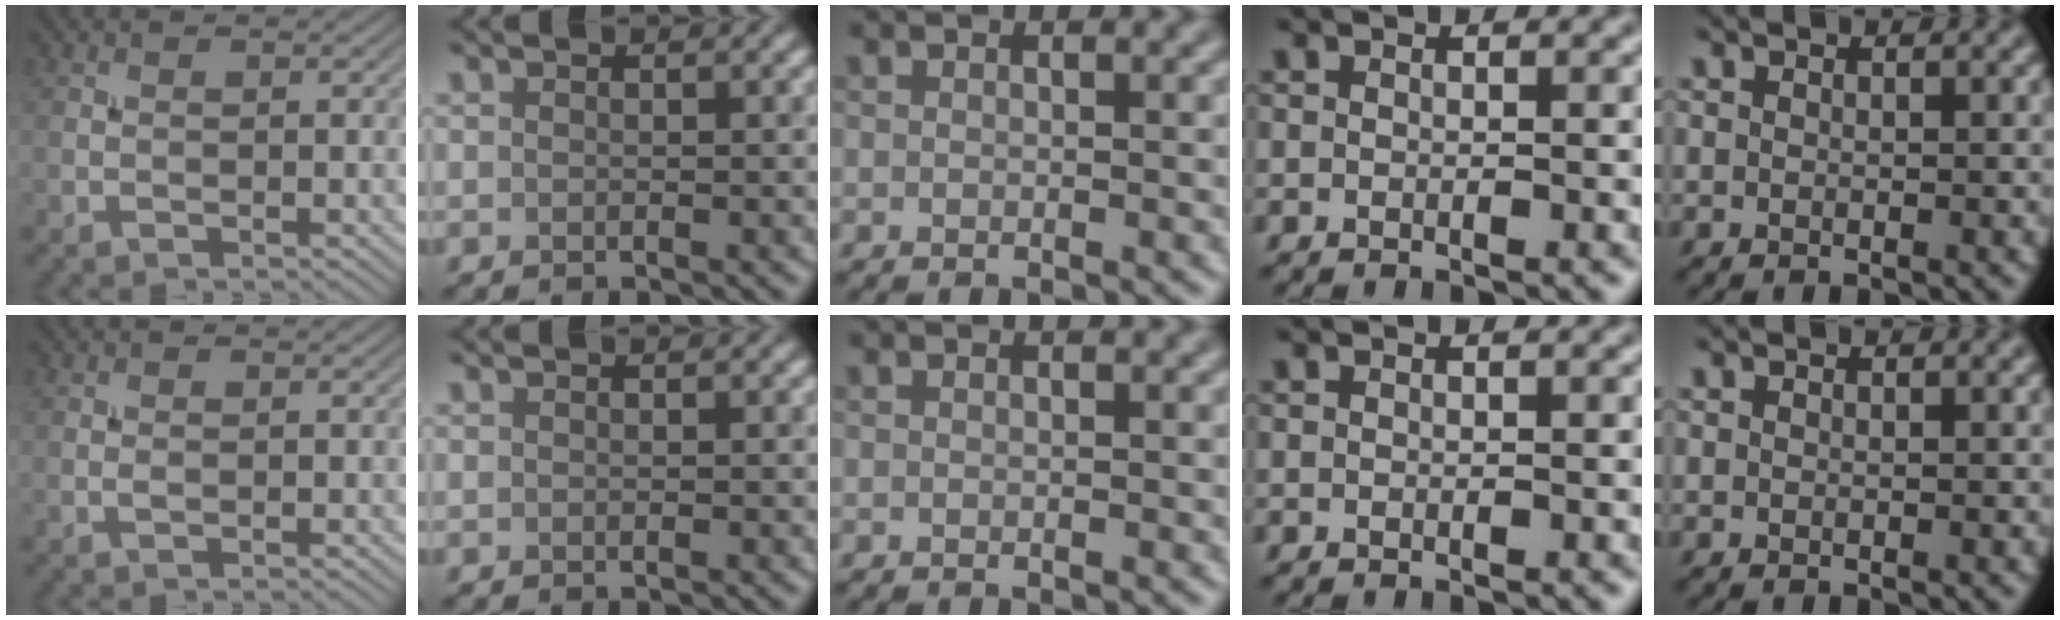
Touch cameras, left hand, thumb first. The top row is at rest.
{"thumb": {"total": 0.6, "force": [0.0, 0.2, 0.5], "torque": [-0.013, -0.001, -0.001]}}